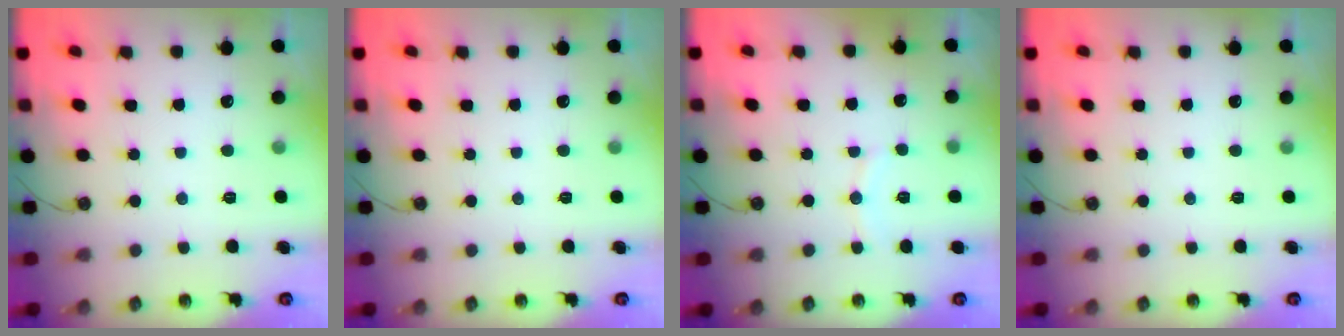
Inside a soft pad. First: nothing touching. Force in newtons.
{"total": 0.0}
{"total": 6.1, "press": 6.1, "slide": 0.3}
{"total": 0.0}